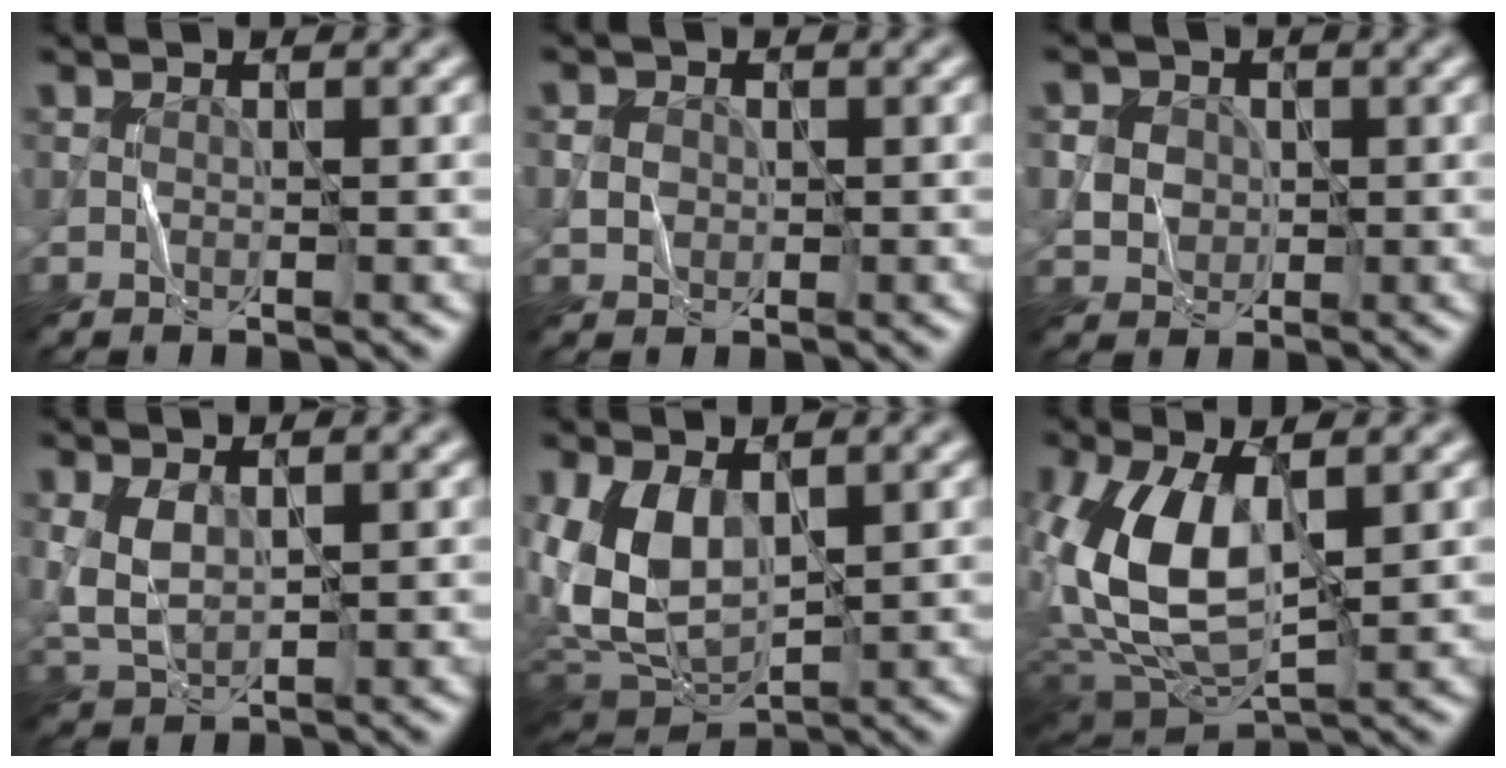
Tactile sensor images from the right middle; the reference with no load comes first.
{"total": 1.8, "force": [0.0, 1.6, 0.8], "torque": [-0.020, 0.000, 0.002]}
{"total": 4.9, "force": [1.3, 4.3, 1.9], "torque": [-0.034, 0.019, 0.018]}
{"total": 2.9, "force": [0.9, 1.6, 2.3], "torque": [-0.057, -0.002, 0.024]}
{"total": 8.2, "force": [1.2, 5.0, 6.3], "torque": [-0.148, -0.009, 0.020]}
{"total": 10.9, "force": [1.3, 5.9, 9.1], "torque": [-0.210, -0.006, 0.025]}